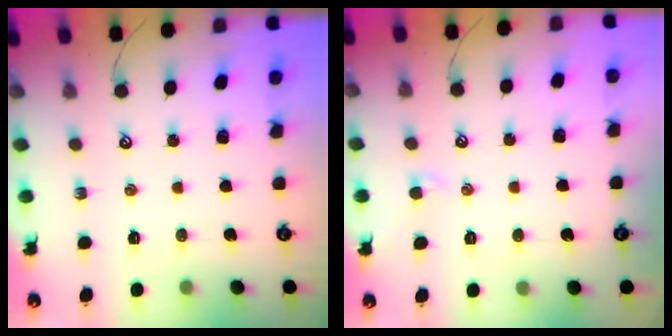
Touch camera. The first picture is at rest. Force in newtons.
{"total": 0.0}